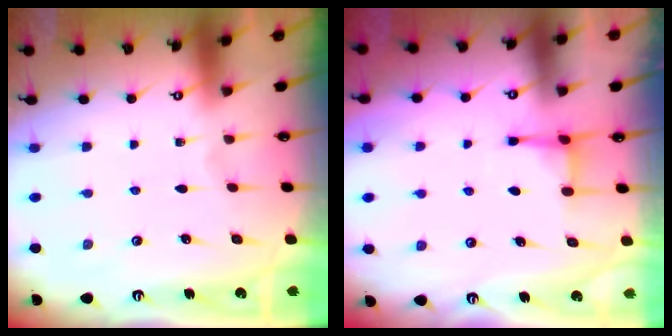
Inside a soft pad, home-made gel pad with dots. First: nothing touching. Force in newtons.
{"total": 3.4, "press": 3.4, "slide": 0.5}